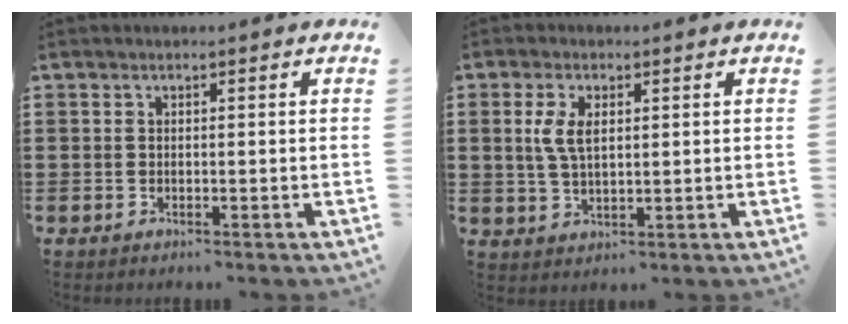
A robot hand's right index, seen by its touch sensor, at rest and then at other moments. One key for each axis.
{"total": 4.3, "fx": 1.1, "fy": 1.5, "fz": 3.8, "tx": -0.082, "ty": 0.006, "tz": 0.017}